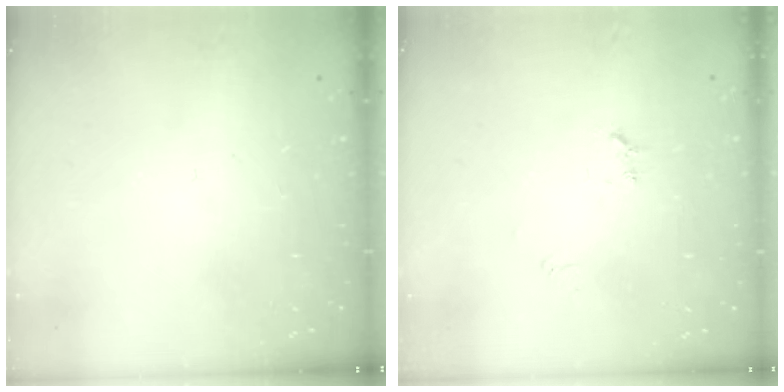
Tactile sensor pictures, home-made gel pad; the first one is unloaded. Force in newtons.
{"total": 5.3, "press": 5.3, "slide": 0.6}